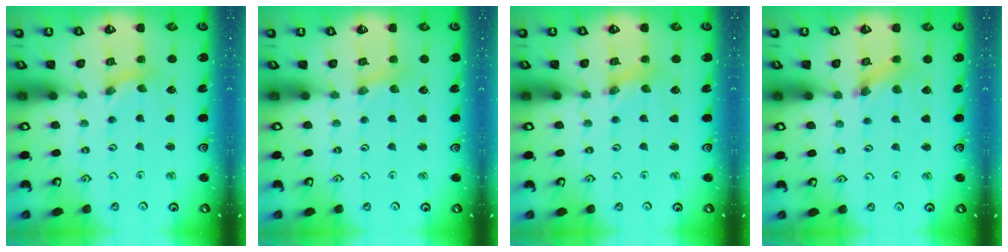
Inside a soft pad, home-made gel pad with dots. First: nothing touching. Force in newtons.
{"total": 1.5, "press": 1.5, "slide": 0.3}
{"total": 1.7, "press": 1.7, "slide": 0.2}
{"total": 3.4, "press": 3.4, "slide": 0.3}